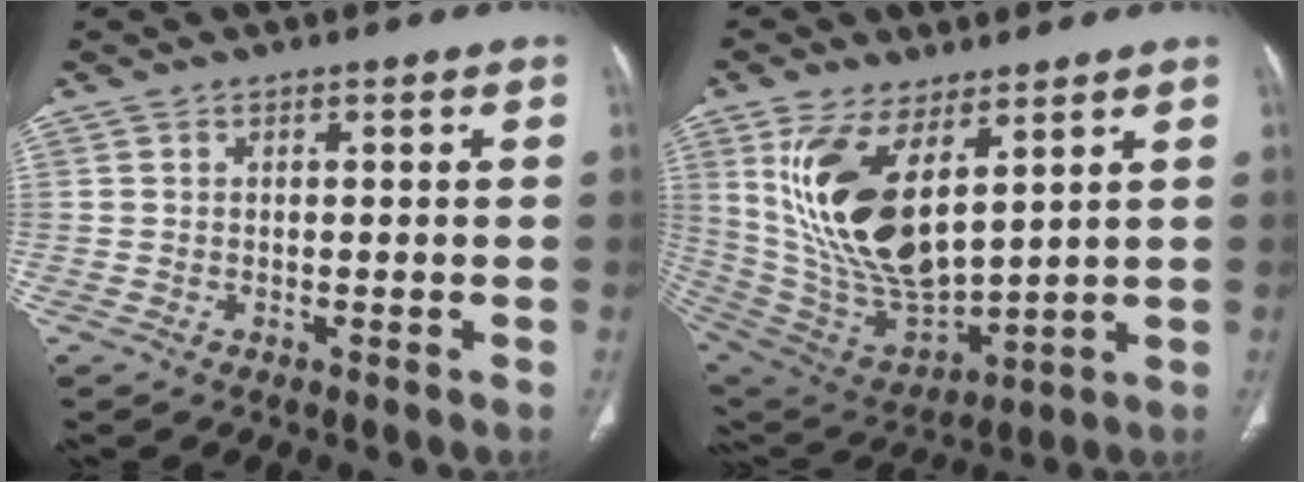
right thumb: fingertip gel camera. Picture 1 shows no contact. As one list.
[{"total": 19.0, "force": [7.2, 8.6, 15.4], "torque": [-0.289, -0.033, 0.160]}]